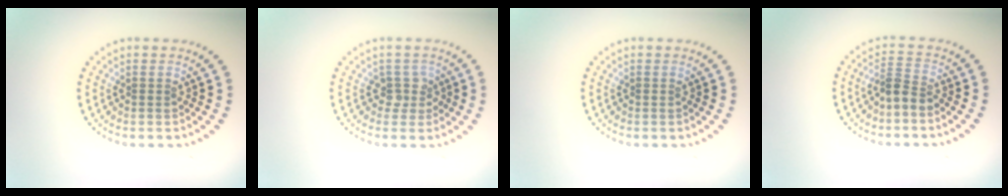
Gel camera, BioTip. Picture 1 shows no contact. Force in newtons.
{"total": 1.8, "press": 1.4, "slide": 1.2}
{"total": 0.0}
{"total": 2.3, "press": 1.8, "slide": 1.6}